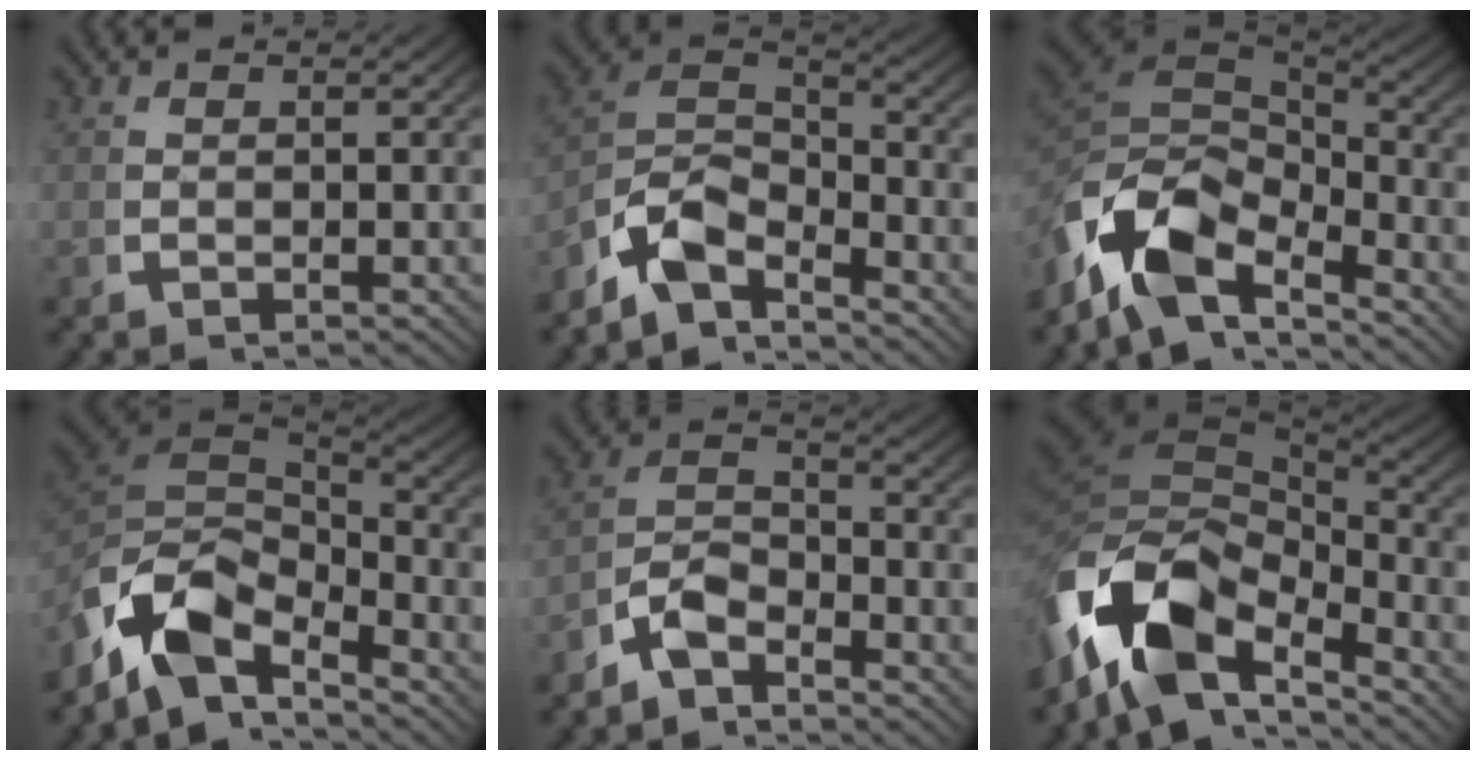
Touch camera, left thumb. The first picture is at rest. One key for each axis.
{"total": 8.6, "fx": -2.5, "fy": 5.9, "fz": 5.8, "tx": -0.123, "ty": -0.032, "tz": -0.045}
{"total": 11.7, "fx": -1.2, "fy": 7.9, "fz": 8.5, "tx": -0.184, "ty": -0.033, "tz": -0.011}
{"total": 10.6, "fx": -1.8, "fy": 7.3, "fz": 7.5, "tx": -0.178, "ty": -0.037, "tz": -0.022}
{"total": 5.4, "fx": -2.5, "fy": 3.6, "fz": 3.0, "tx": -0.049, "ty": -0.011, "tz": -0.053}
{"total": 16.2, "fx": -1.3, "fy": 10.6, "fz": 12.2, "tx": -0.238, "ty": -0.030, "tz": -0.013}